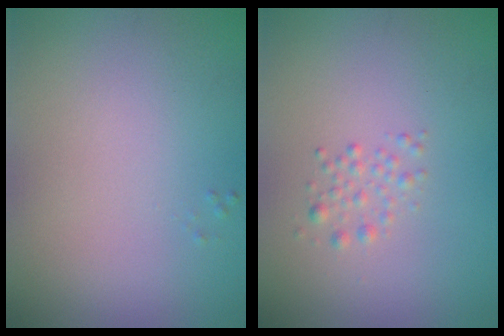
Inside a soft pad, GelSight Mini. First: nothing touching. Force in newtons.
{"total": 1.2, "press": 1.2, "slide": 0.0}